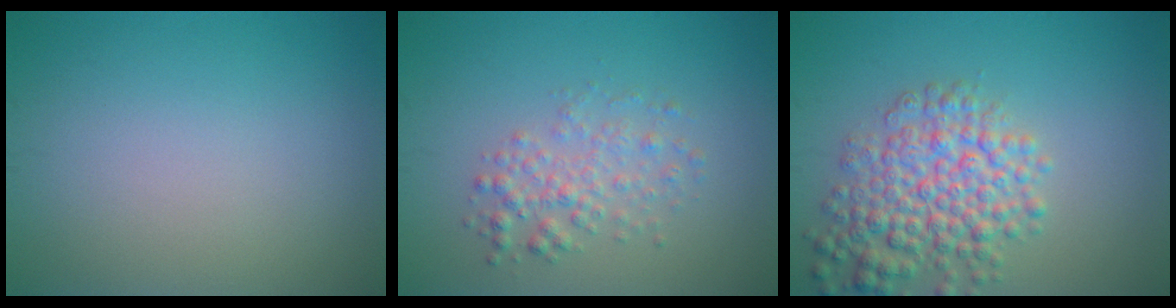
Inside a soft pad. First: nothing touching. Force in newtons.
{"total": 2.5, "press": 2.5, "slide": 0.0}
{"total": 6.0, "press": 6.0, "slide": 0.2}